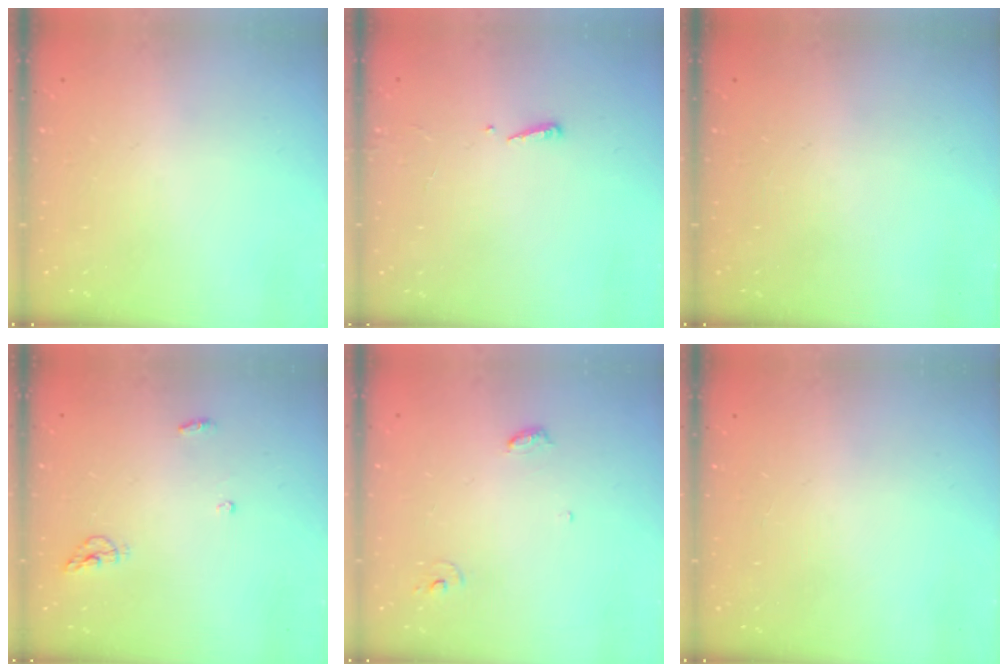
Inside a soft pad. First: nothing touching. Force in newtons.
{"total": 2.4, "press": 2.4, "slide": 0.2}
{"total": 0.0}
{"total": 4.7, "press": 4.7, "slide": 0.2}
{"total": 3.8, "press": 3.8, "slide": 0.3}
{"total": 0.0}